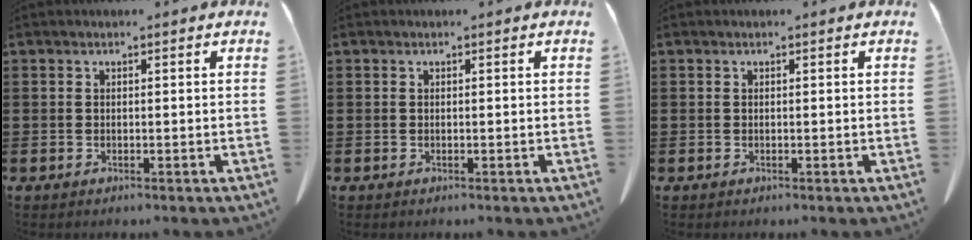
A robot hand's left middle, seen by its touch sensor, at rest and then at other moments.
{"total": 0.0}
{"total": 0.0}